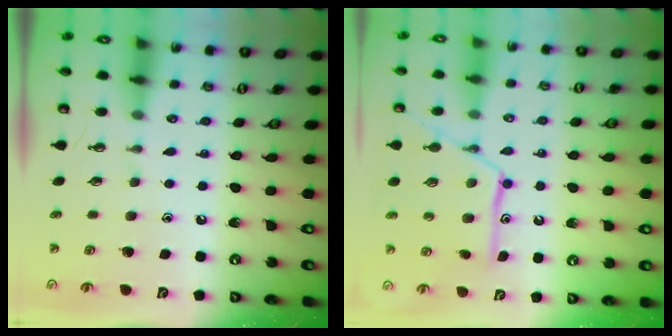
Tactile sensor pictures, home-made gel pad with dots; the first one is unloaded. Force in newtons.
{"total": 14.2, "press": 14.2, "slide": 1.2}